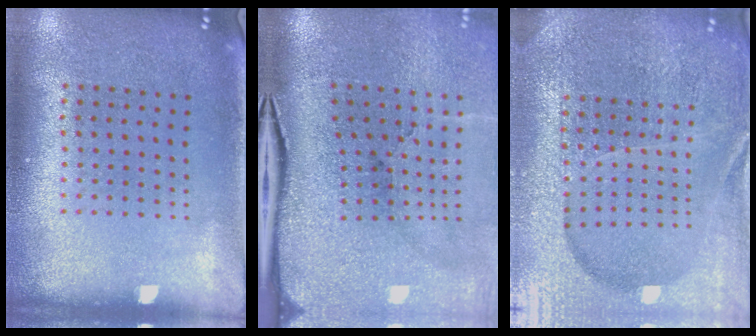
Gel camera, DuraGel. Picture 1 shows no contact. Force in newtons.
{"total": 5.1, "press": 4.0, "slide": 3.1}
{"total": 5.5, "press": 5.0, "slide": 2.5}